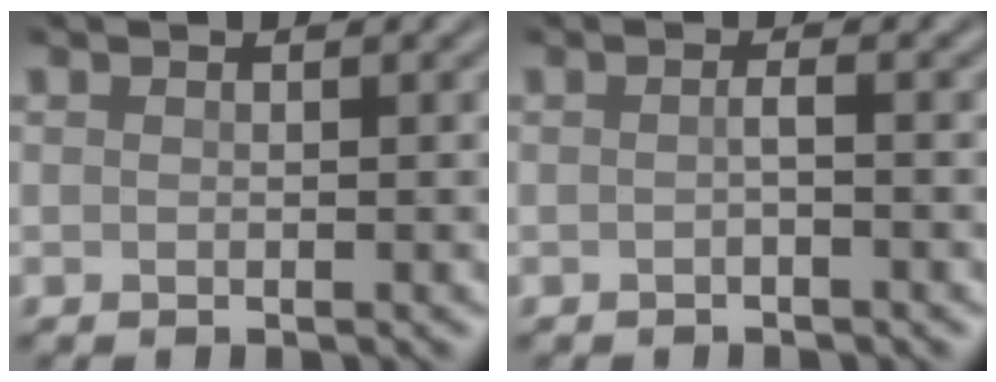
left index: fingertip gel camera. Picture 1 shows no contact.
{"total": 0.8, "force": [-0.3, 0.1, 0.7], "torque": [-0.014, 0.001, -0.005]}